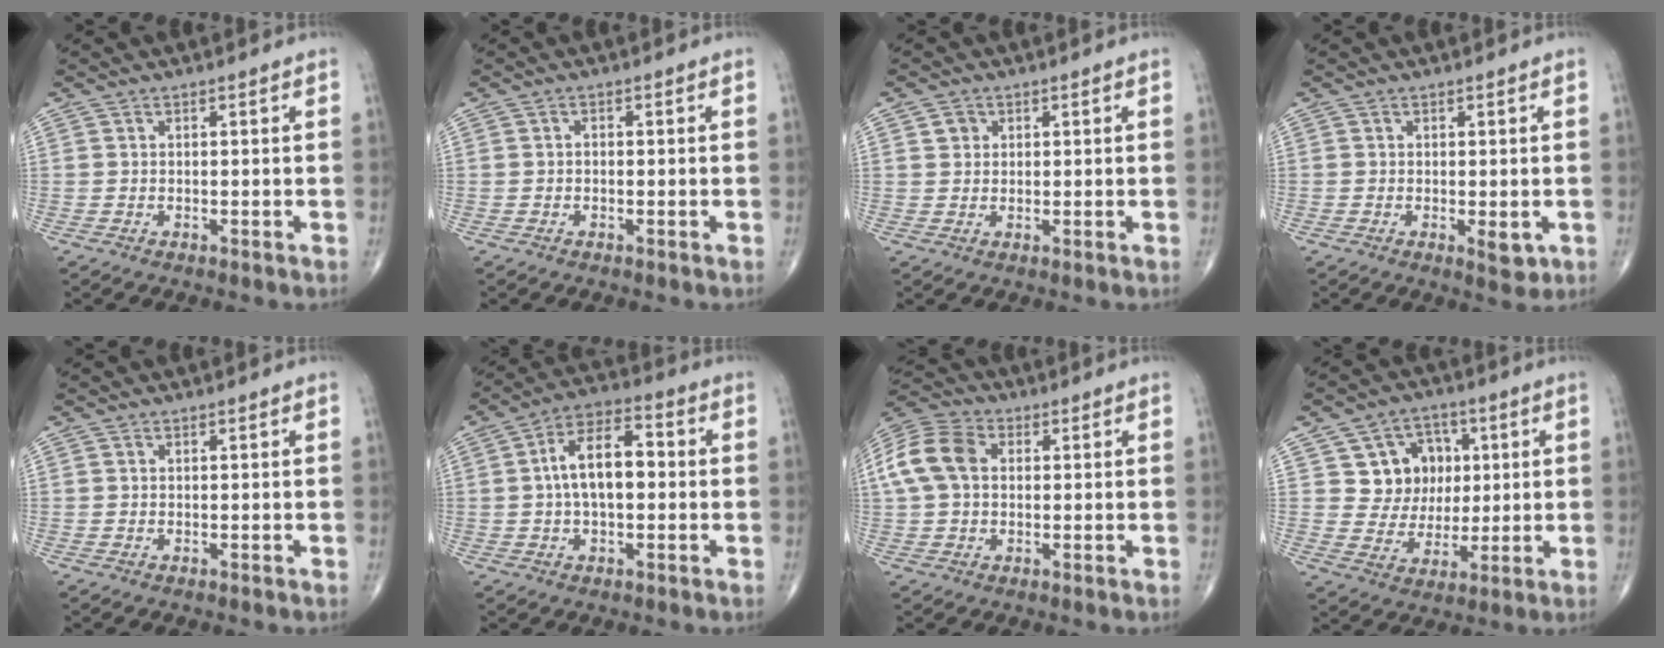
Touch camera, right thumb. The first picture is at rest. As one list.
[{"total": 0.6, "force": [-0.2, 0.4, 0.4], "torque": [-0.002, 0.001, -0.007]}, {"total": 2.2, "force": [0.9, 1.9, 0.6], "torque": [-0.001, -0.004, 0.012]}, {"total": 3.0, "force": [-0.7, 1.4, 2.6], "torque": [-0.028, -0.006, -0.006]}, {"total": 0.0}, {"total": 11.3, "force": [0.5, 6.0, 9.6], "torque": [-0.160, 0.028, 0.000]}, {"total": 11.4, "force": [1.8, 8.1, 7.8], "torque": [-0.159, 0.027, 0.028]}, {"total": 11.1, "force": [2.9, 9.8, 4.1], "torque": [-0.009, -0.003, 0.051]}]